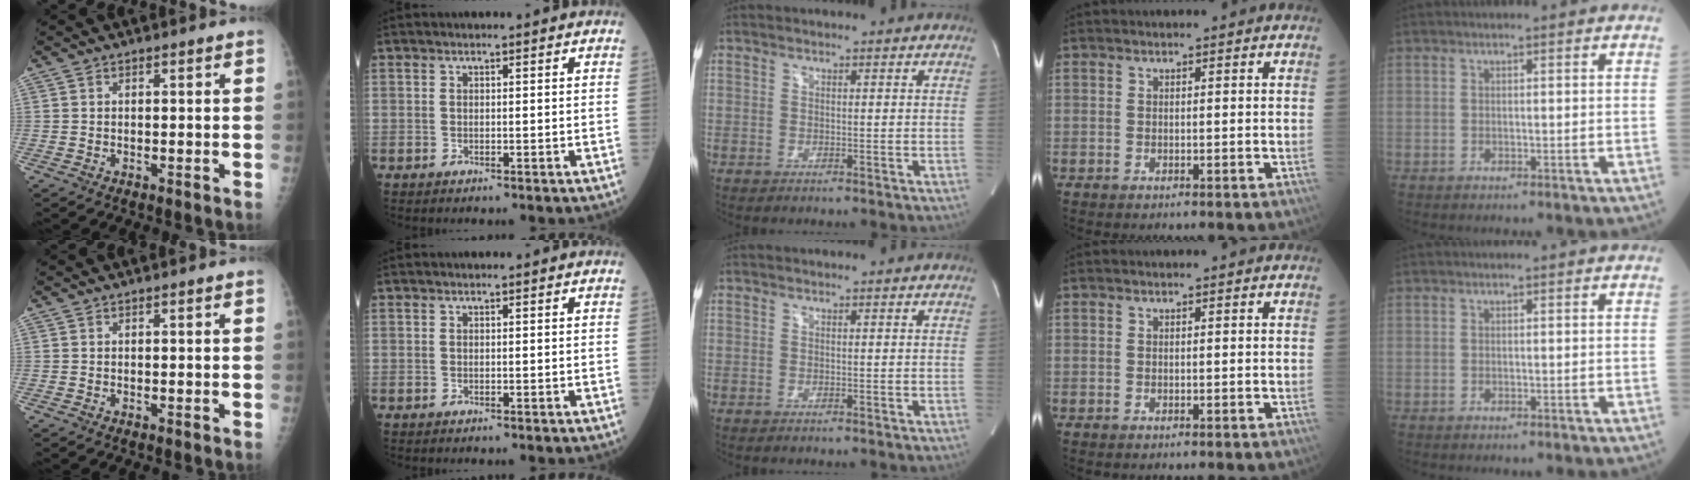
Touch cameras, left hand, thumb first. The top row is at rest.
{}